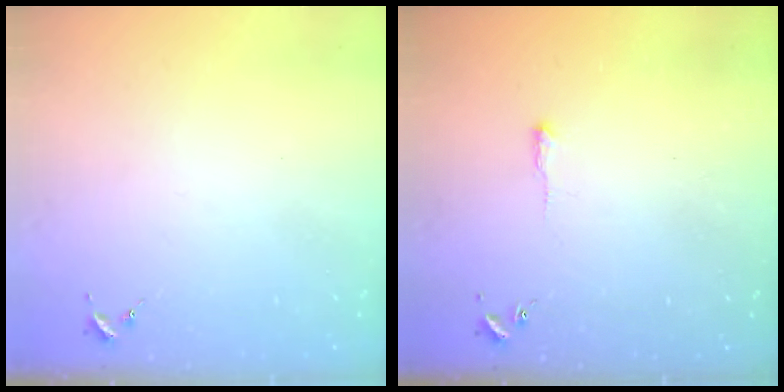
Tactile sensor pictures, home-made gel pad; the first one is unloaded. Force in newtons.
{"total": 2.4, "press": 2.4, "slide": 0.4}